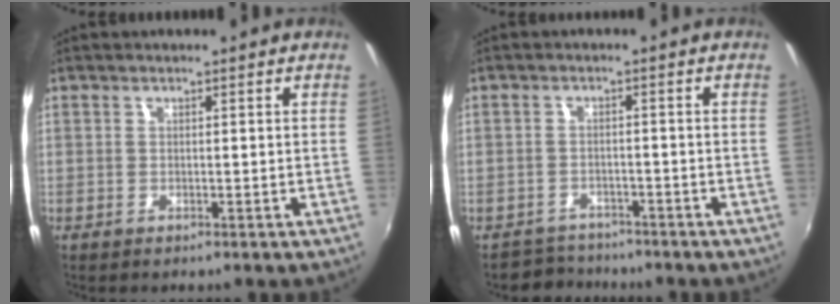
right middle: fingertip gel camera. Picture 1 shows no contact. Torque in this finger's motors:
{"motor_torque": [-0.11, -0.25, -0.10, -0.05]}